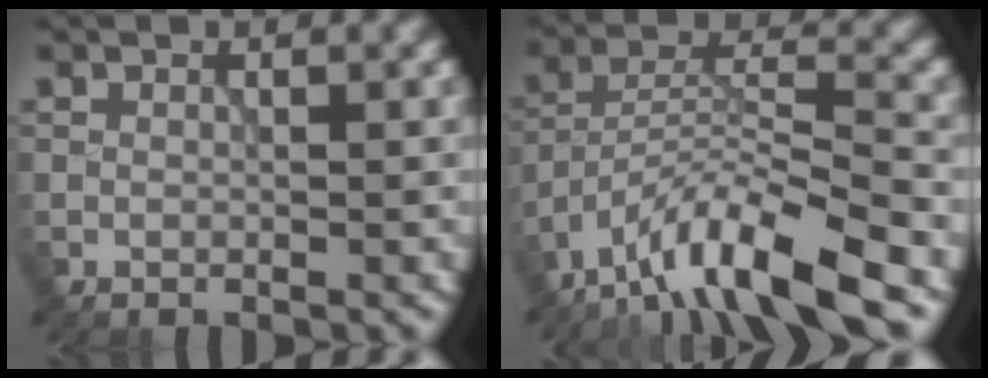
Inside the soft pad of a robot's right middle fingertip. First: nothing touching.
{"total": 10.4, "force": [-7.6, 2.2, 6.8], "torque": [-0.111, 0.009, -0.147]}